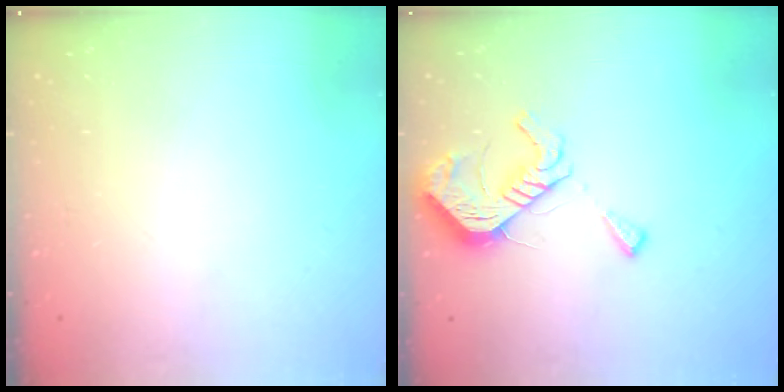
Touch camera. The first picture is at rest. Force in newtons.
{"total": 13.1, "press": 13.1, "slide": 0.5}